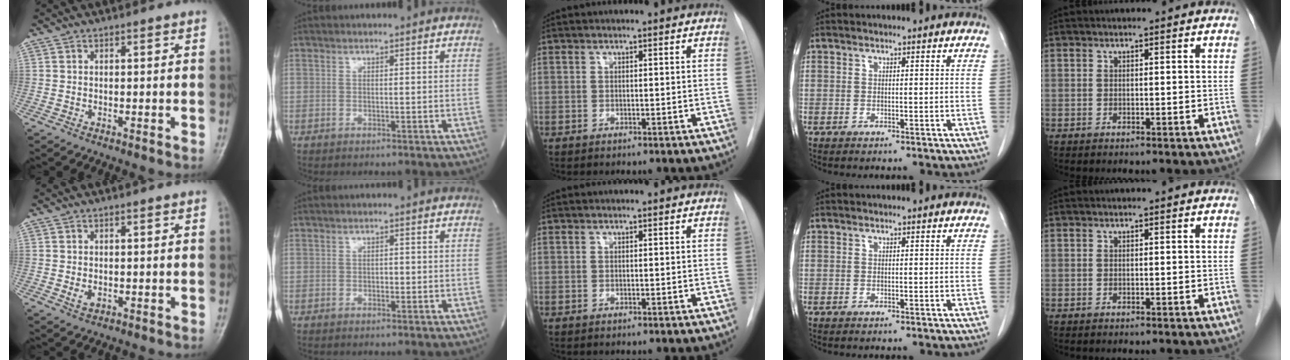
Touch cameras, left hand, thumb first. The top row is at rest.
{"thumb": {"total": 2.1, "force": [-0.1, 1.4, 1.6], "torque": [-0.023, -0.004, 0.002]}, "index": {"total": 1.0, "force": [-0.2, 0.6, 0.8], "torque": [-0.011, 0.002, -0.003]}}